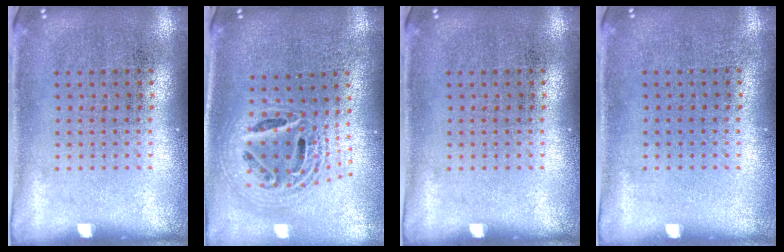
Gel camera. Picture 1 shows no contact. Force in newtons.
{"total": 2.2, "press": 1.6, "slide": 1.4}
{"total": 0.0}
{"total": 0.0}